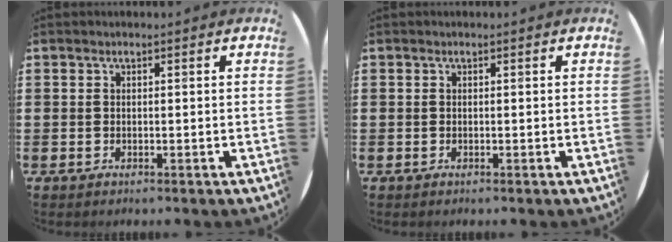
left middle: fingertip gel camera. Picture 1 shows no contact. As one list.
[{"total": 0.0}]